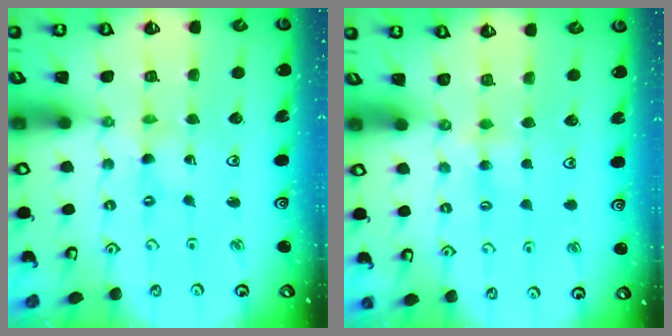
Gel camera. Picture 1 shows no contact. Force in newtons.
{"total": 2.8, "press": 2.8, "slide": 0.4}